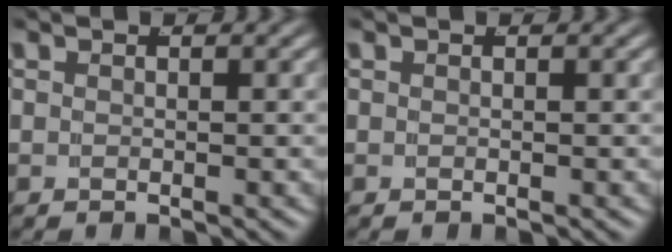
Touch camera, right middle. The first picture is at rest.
{"total": 0.0}